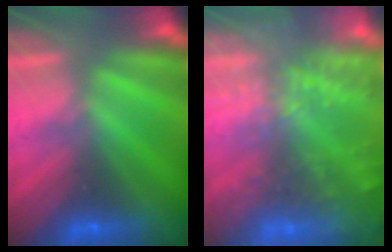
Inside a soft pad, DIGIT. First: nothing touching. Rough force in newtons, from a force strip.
{"total": 9.8}